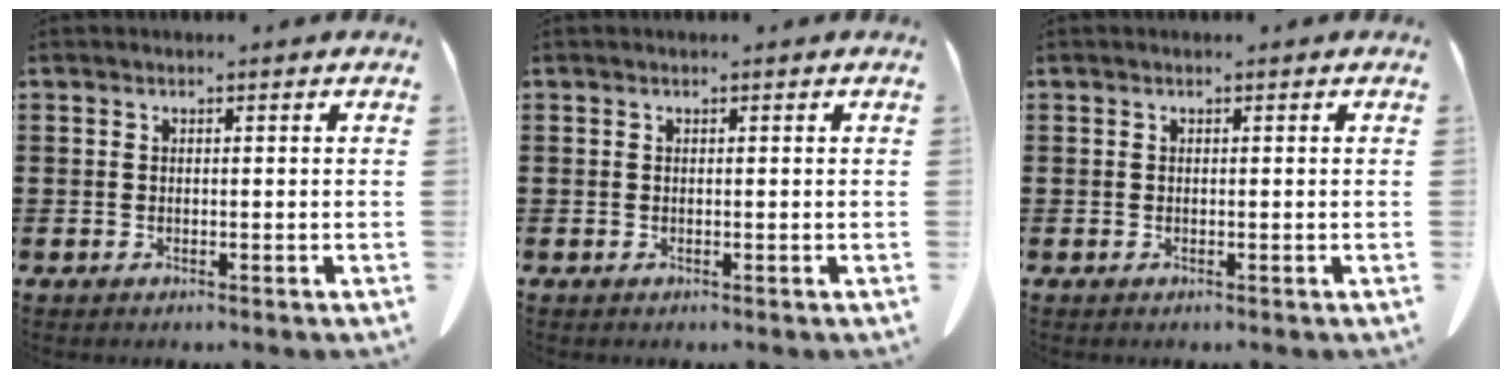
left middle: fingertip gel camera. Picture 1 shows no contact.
{"total": 0.0}
{"total": 0.0}